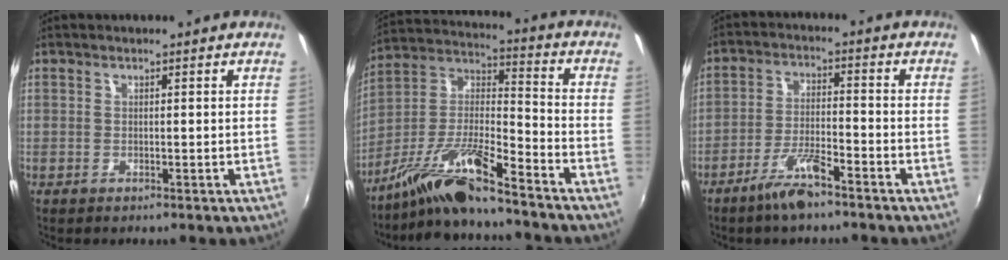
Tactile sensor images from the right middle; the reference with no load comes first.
{"total": 12.7, "force": [-10.1, 1.2, 7.7], "torque": [-0.156, 0.010, -0.198]}
{"total": 7.2, "force": [-5.4, 1.3, 4.5], "torque": [-0.100, -0.002, -0.098]}